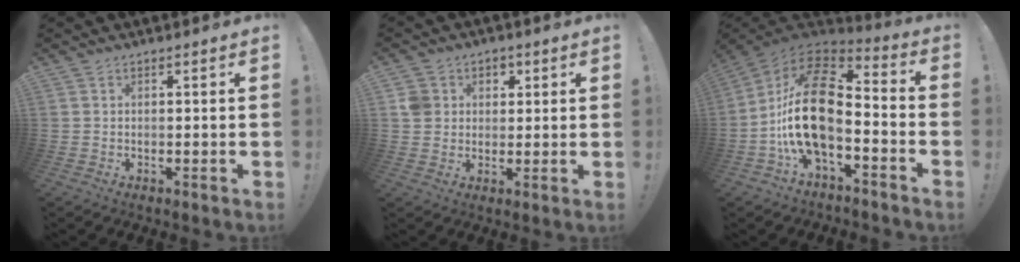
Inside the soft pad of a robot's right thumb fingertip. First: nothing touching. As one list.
[{"total": 6.5, "force": [1.7, 6.2, 1.3], "torque": [-0.007, -0.005, 0.034]}, {"total": 20.7, "force": [-3.3, 10.7, 17.4], "torque": [-0.354, 0.024, -0.052]}]